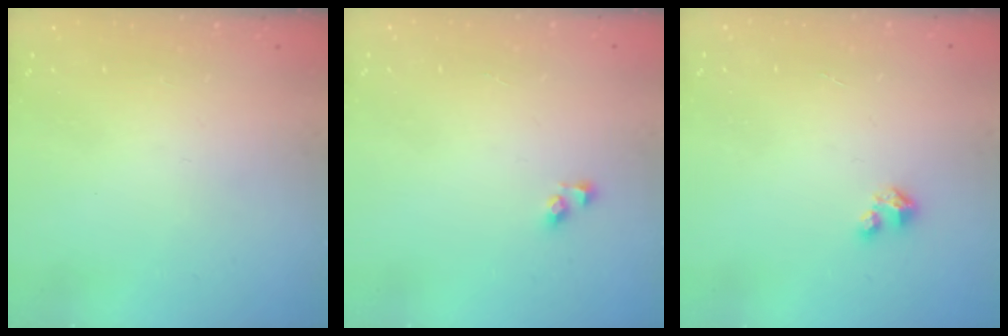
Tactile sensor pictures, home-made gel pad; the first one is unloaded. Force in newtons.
{"total": 4.0, "press": 4.0, "slide": 0.4}
{"total": 1.6, "press": 1.6, "slide": 0.2}